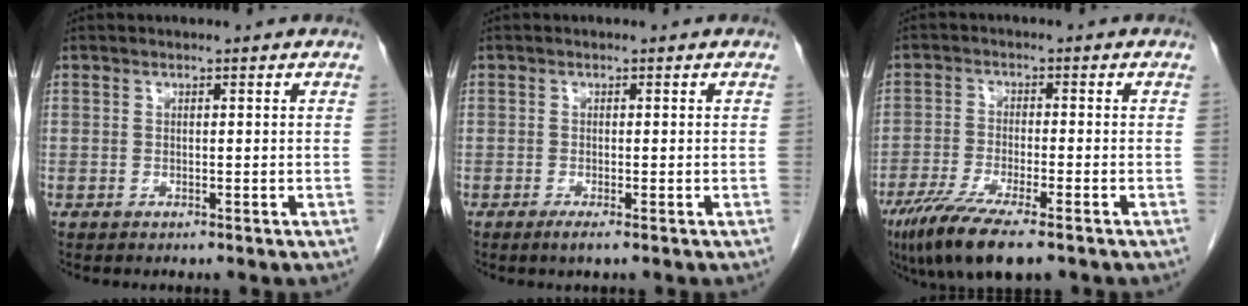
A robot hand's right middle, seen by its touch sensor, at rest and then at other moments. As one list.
[{"total": 0.9, "force": [-0.5, -0.2, 0.7], "torque": [-0.014, -0.003, -0.011]}, {"total": 10.0, "force": [-6.9, 1.4, 7.2], "torque": [-0.126, -0.024, -0.114]}]